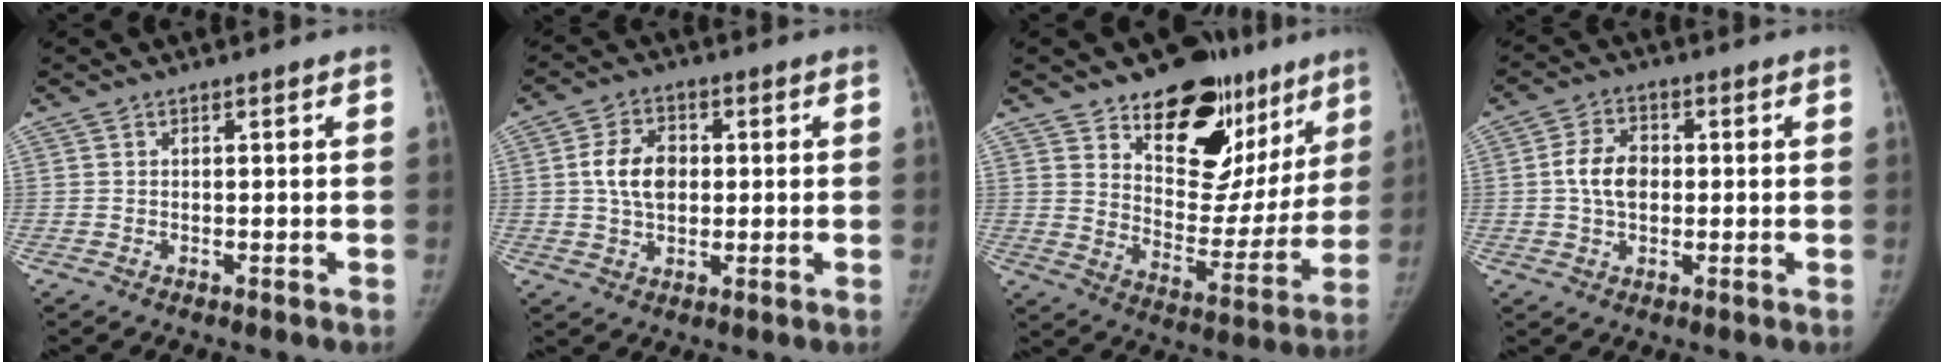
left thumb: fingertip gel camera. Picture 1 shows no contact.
{"total": 8.1, "force": [0.9, 5.6, 5.8], "torque": [-0.088, 0.005, 0.015]}
{"total": 23.1, "force": [14.5, 13.1, 12.5], "torque": [-0.115, -0.069, 0.216]}
{"total": 7.0, "force": [0.3, 4.9, 5.0], "torque": [-0.082, 0.010, 0.003]}